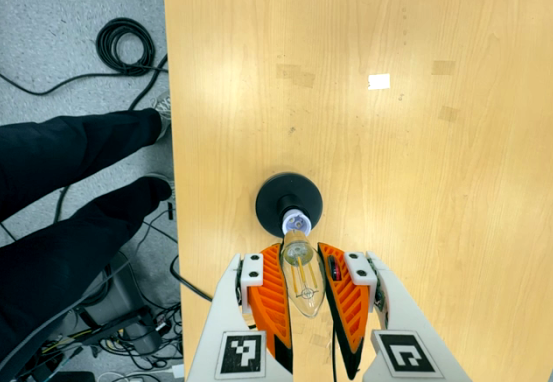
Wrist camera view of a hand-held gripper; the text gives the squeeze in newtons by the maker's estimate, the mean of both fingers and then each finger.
{"total": 20.4, "left": 22.7, "right": 18.1}